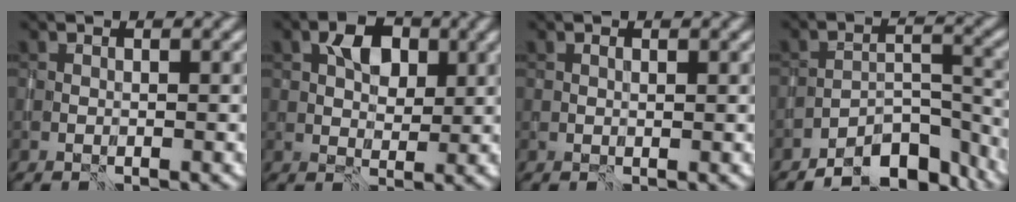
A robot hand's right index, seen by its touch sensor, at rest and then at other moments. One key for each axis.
{"total": 3.7, "fx": 1.3, "fy": 2.5, "fz": 2.4, "tx": -0.037, "ty": 0.004, "tz": 0.021}
{"total": 0.5, "fx": 0.3, "fy": 0.2, "fz": 0.3, "tx": -0.006, "ty": 0.000, "tz": 0.009}
{"total": 6.5, "fx": -5.7, "fy": 2.0, "fz": 2.4, "tx": -0.022, "ty": 0.007, "tz": -0.098}